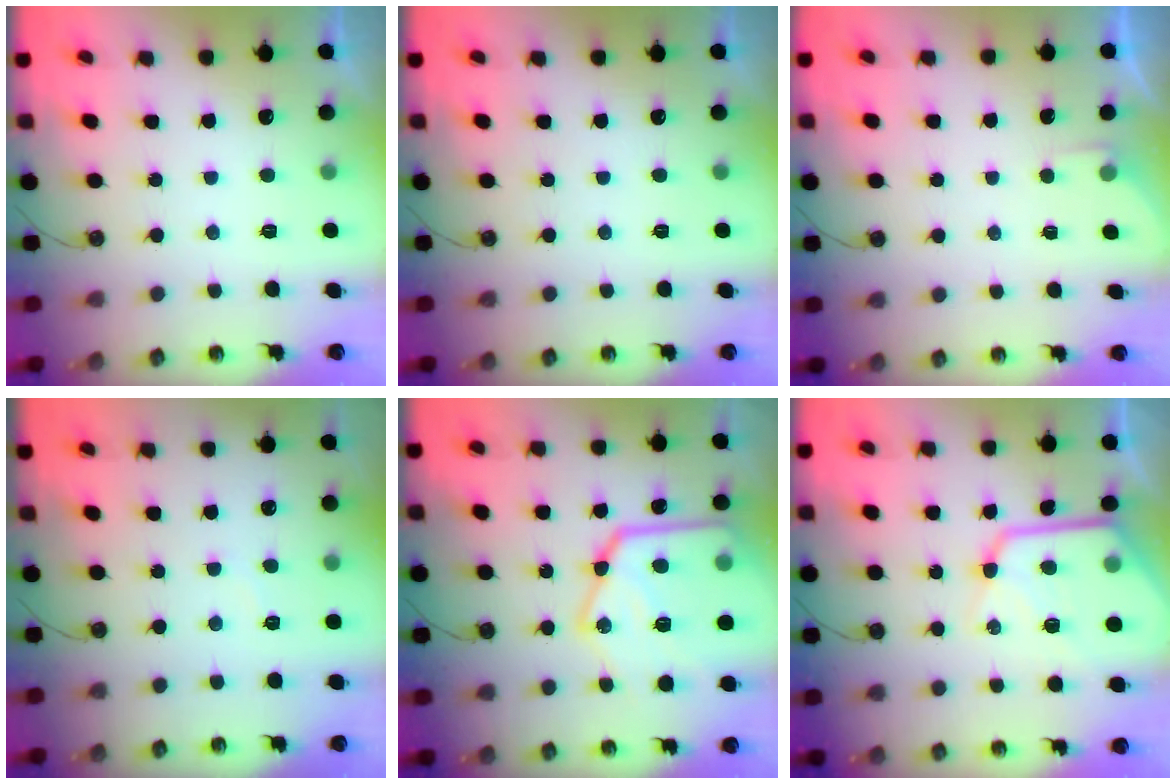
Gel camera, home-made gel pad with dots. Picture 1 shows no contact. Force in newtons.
{"total": 0.0}
{"total": 2.0, "press": 2.0, "slide": 0.4}
{"total": 2.7, "press": 2.7, "slide": 0.4}
{"total": 24.8, "press": 24.7, "slide": 2.6}
{"total": 16.7, "press": 16.6, "slide": 1.5}